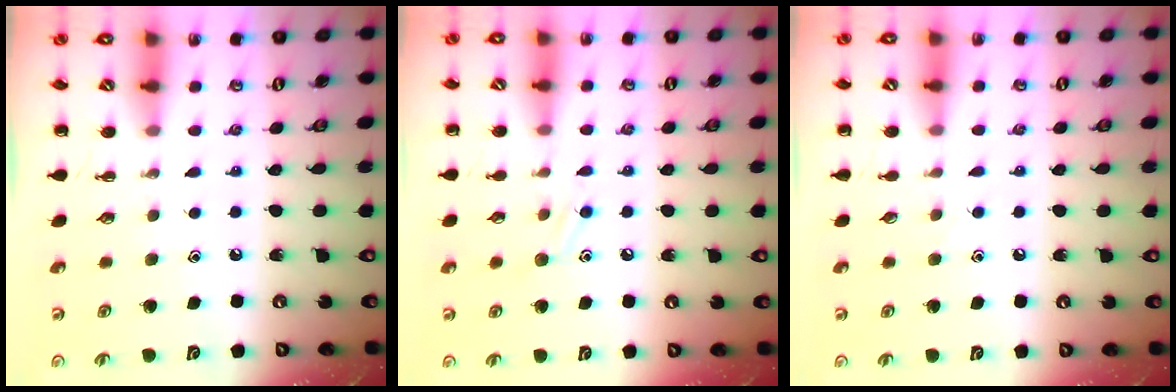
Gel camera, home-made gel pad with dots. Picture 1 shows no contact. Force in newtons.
{"total": 7.6, "press": 7.5, "slide": 1.4}
{"total": 2.9, "press": 2.7, "slide": 0.9}